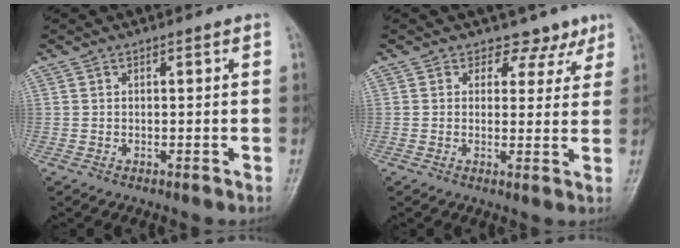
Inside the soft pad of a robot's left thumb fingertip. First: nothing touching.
{"total": 5.1, "force": [3.7, 3.6, 0.3], "torque": [0.026, -0.022, 0.034]}